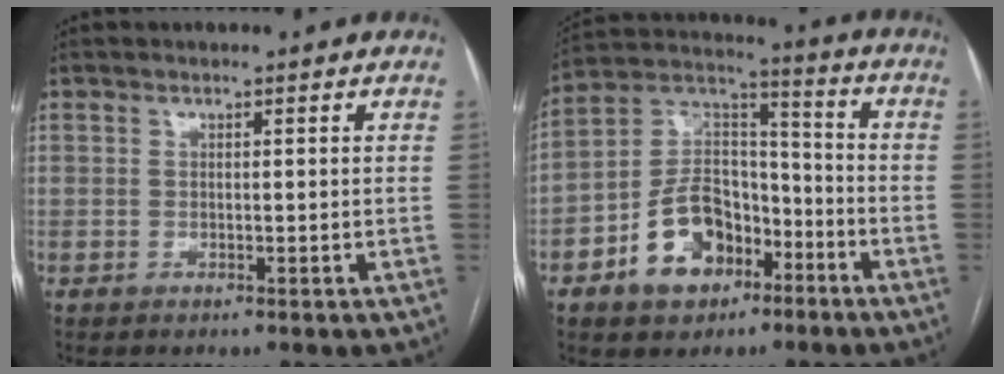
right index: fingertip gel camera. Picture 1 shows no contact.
{"total": 13.1, "force": [-6.3, 8.7, 7.6], "torque": [-0.152, 0.032, -0.105]}